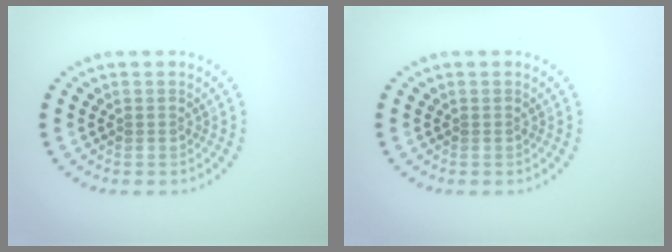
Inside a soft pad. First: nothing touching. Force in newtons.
{"total": 0.0}